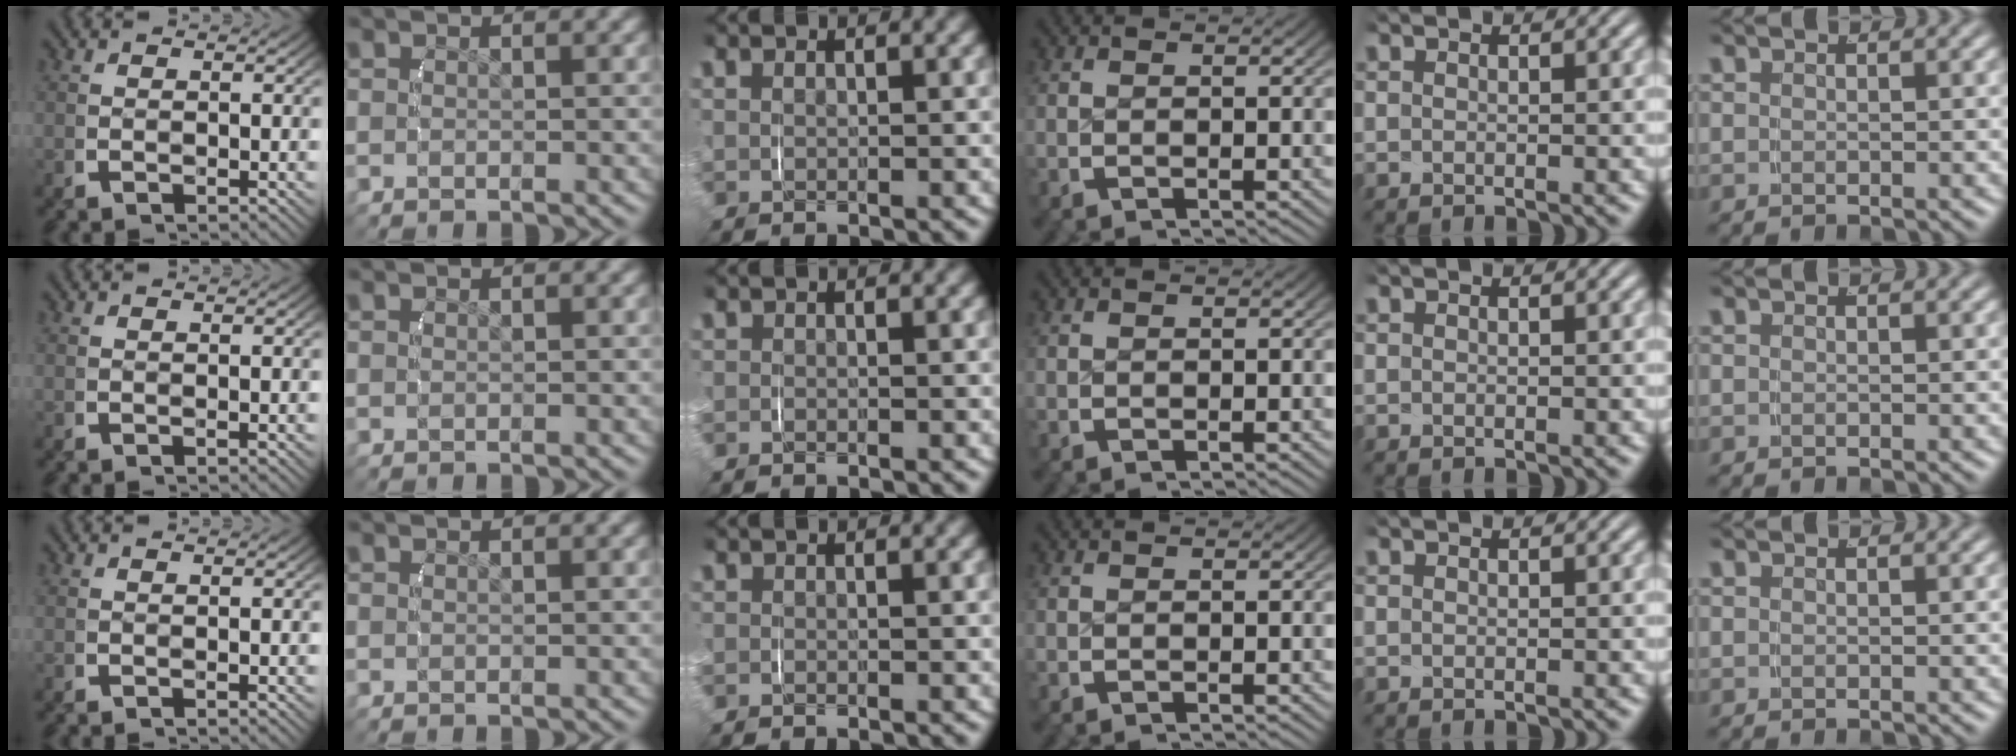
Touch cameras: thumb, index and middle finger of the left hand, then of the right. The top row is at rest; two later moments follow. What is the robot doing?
{"motion": "grasp_and_lifting", "object": "towel"}